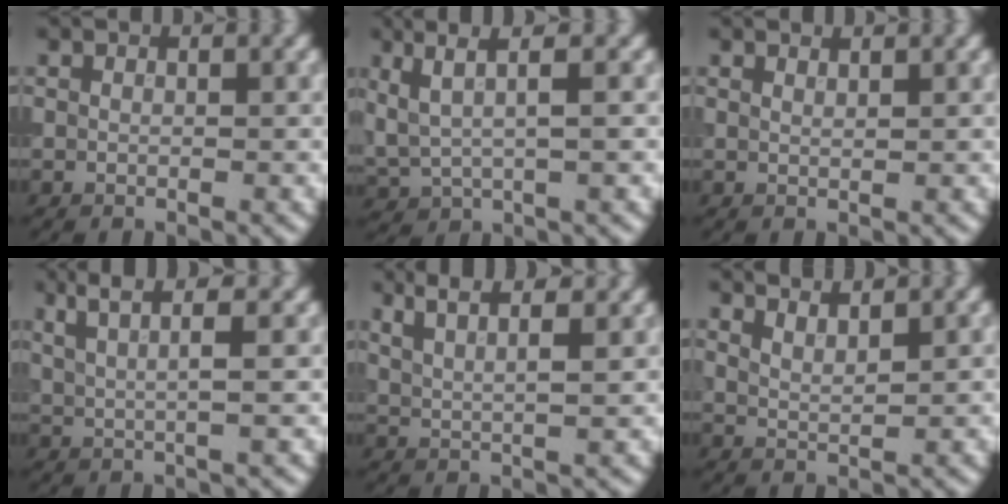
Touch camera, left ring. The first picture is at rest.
{"total": 4.0, "force": [2.0, 0.8, 3.3], "torque": [-0.072, 0.003, 0.042]}
{"total": 0.9, "force": [0.8, 0.2, 0.4], "torque": [0.000, -0.001, 0.009]}
{"total": 4.1, "force": [2.5, 0.7, 3.2], "torque": [-0.053, 0.006, 0.043]}
{"total": 6.1, "force": [4.3, 2.0, 3.9], "torque": [-0.038, 0.029, 0.039]}
{"total": 2.9, "force": [2.6, 0.6, 1.1], "torque": [-0.009, 0.011, 0.034]}